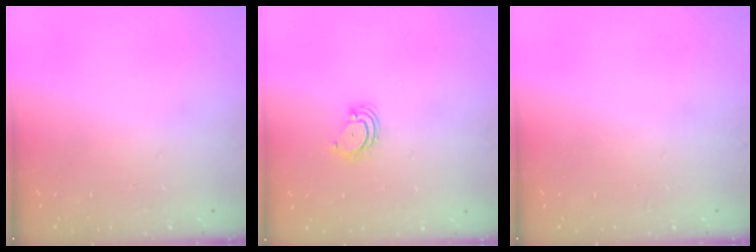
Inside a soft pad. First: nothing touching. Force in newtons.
{"total": 3.2, "press": 3.2, "slide": 0.3}
{"total": 0.0}